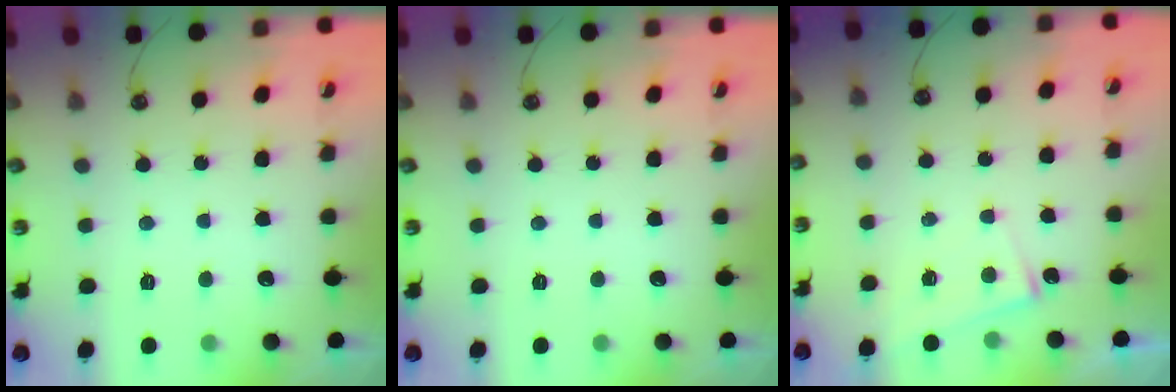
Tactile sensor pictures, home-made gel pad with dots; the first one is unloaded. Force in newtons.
{"total": 0.0}
{"total": 1.8, "press": 1.8, "slide": 0.3}